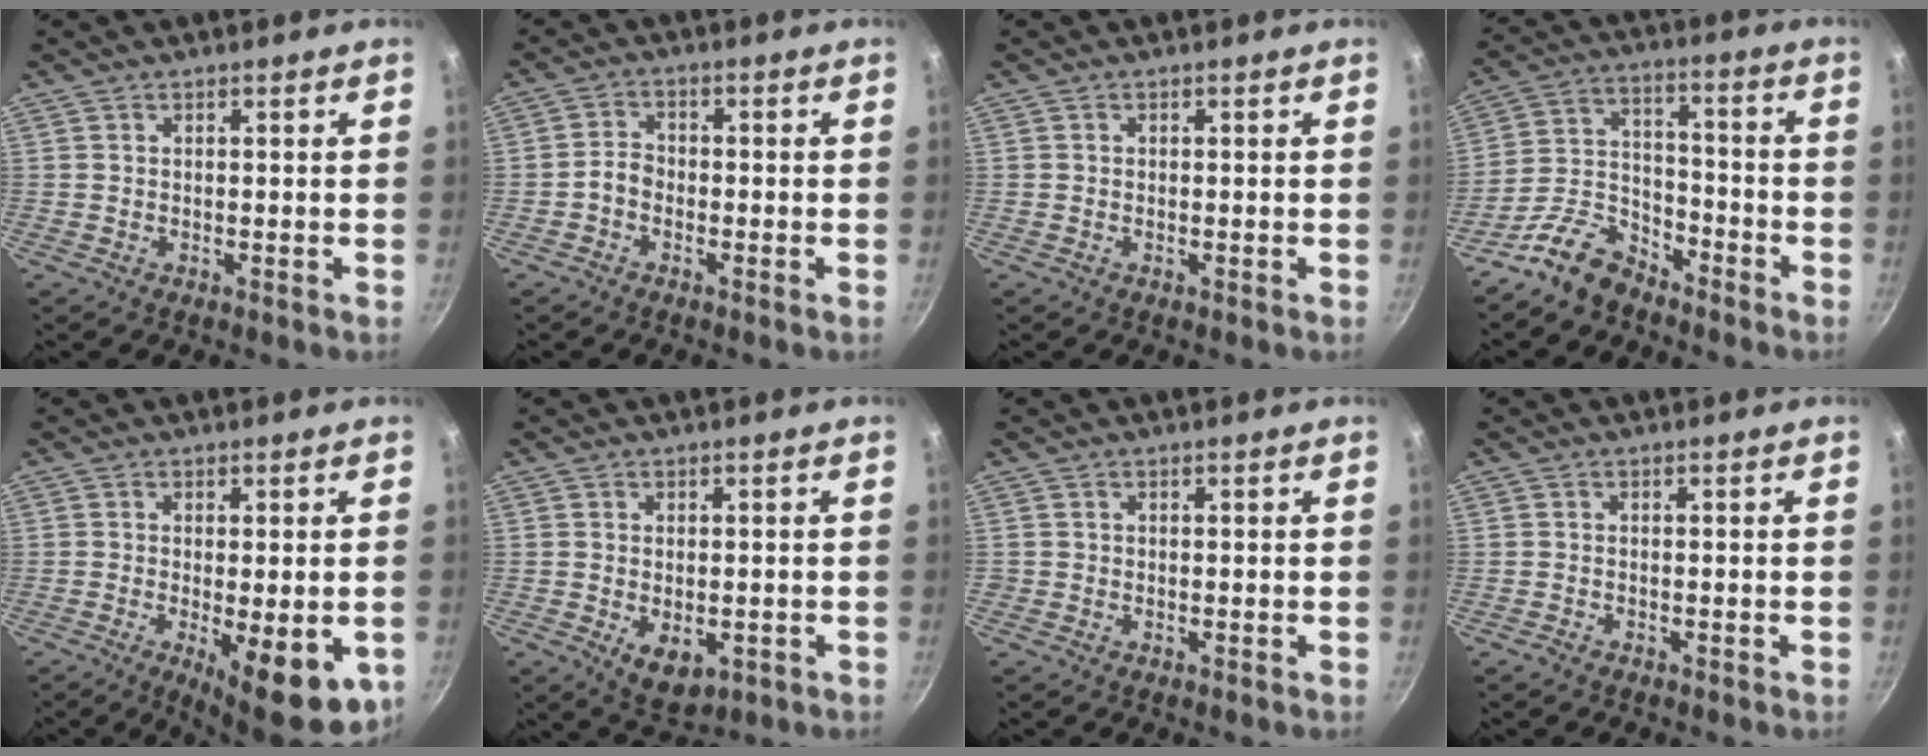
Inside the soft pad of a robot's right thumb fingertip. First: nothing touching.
{"total": 2.9, "force": [-1.5, 2.0, 1.5], "torque": [-0.025, 0.025, -0.032]}
{"total": 0.0}
{"total": 9.8, "force": [-7.8, 4.9, 3.5], "torque": [-0.051, 0.082, -0.160]}
{"total": 12.7, "force": [-3.8, 4.1, 11.4], "torque": [-0.139, -0.009, -0.042]}
{"total": 6.4, "force": [-1.5, 4.0, 4.8], "torque": [-0.064, -0.009, -0.011]}
{"total": 0.6, "force": [-0.2, 0.5, 0.0], "torque": [0.001, 0.001, -0.005]}
{"total": 0.9, "force": [-0.7, 0.3, 0.3], "torque": [-0.014, 0.006, -0.016]}